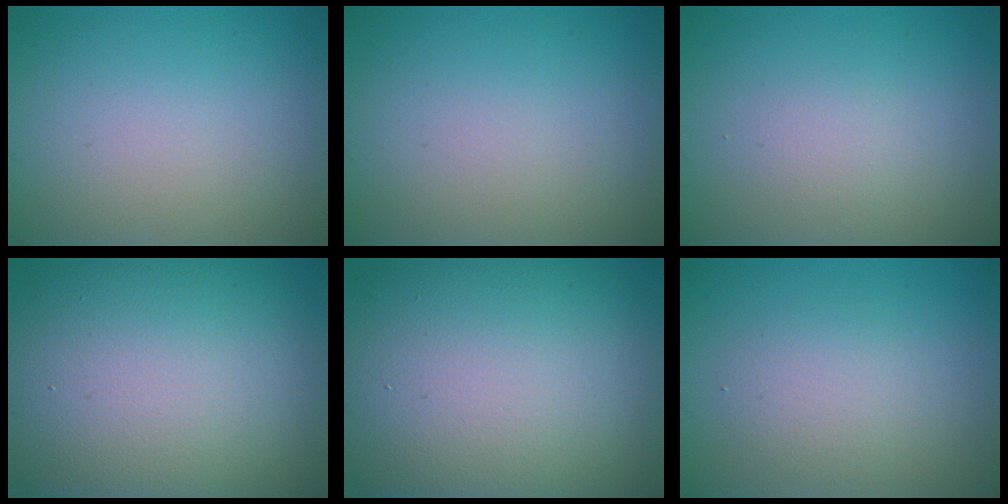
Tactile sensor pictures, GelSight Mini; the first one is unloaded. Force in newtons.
{"total": 0.0}
{"total": 1.3, "press": 1.3, "slide": 0.1}
{"total": 16.5, "press": 16.5, "slide": 0.9}
{"total": 17.2, "press": 17.2, "slide": 1.1}
{"total": 2.2, "press": 2.2, "slide": 0.2}